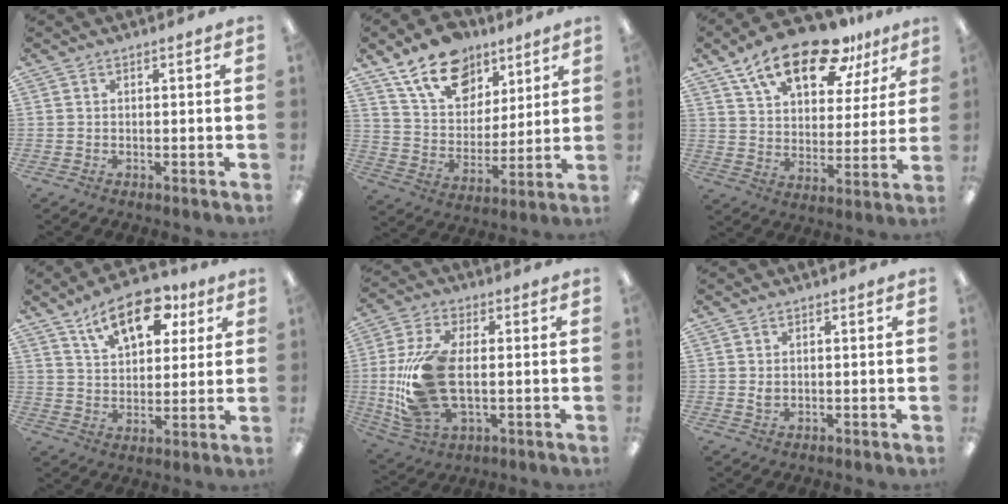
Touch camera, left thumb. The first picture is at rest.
{"total": 16.4, "force": [10.7, 10.3, 7.1], "torque": [-0.122, -0.051, 0.199]}
{"total": 19.7, "force": [12.8, 9.1, 11.9], "torque": [-0.199, -0.057, 0.221]}
{"total": 14.8, "force": [8.4, 7.9, 9.4], "torque": [-0.133, -0.029, 0.145]}
{"total": 19.9, "force": [-0.1, 11.3, 16.3], "torque": [-0.331, -0.008, 0.006]}
{"total": 1.4, "force": [0.4, 0.8, 1.0], "torque": [-0.023, 0.003, 0.008]}